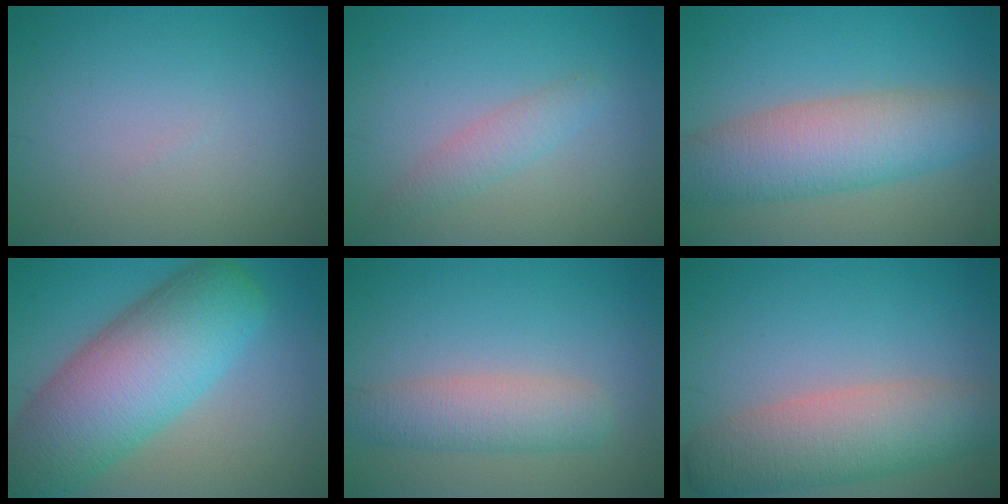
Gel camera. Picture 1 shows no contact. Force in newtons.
{"total": 2.0, "press": 2.0, "slide": 0.1}
{"total": 7.5, "press": 7.5, "slide": 0.5}
{"total": 11.8, "press": 11.8, "slide": 0.4}
{"total": 3.2, "press": 3.2, "slide": 0.3}
{"total": 6.9, "press": 6.8, "slide": 0.6}